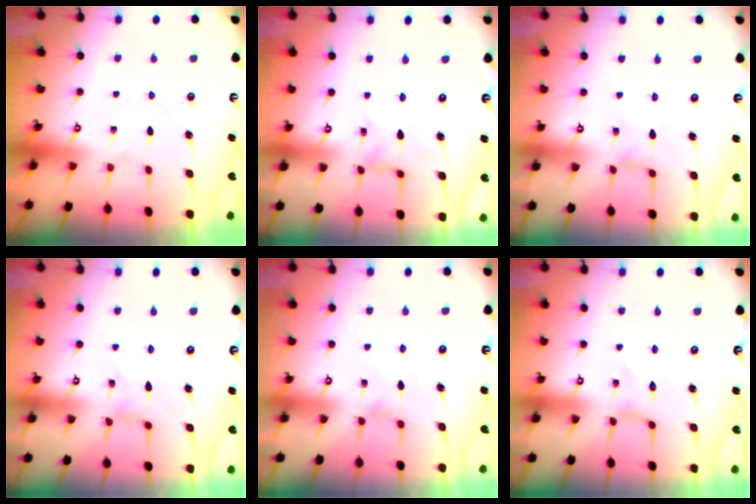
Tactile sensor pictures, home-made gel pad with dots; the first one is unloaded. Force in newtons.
{"total": 1.2, "press": 1.2, "slide": 0.3}
{"total": 0.0}
{"total": 0.0}
{"total": 1.5, "press": 1.5, "slide": 0.3}
{"total": 0.0}